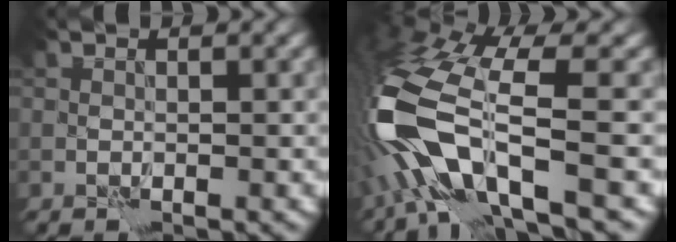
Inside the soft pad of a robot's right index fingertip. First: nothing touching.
{"total": 11.7, "force": [-3.6, 3.7, 10.4], "torque": [-0.230, -0.006, -0.071]}